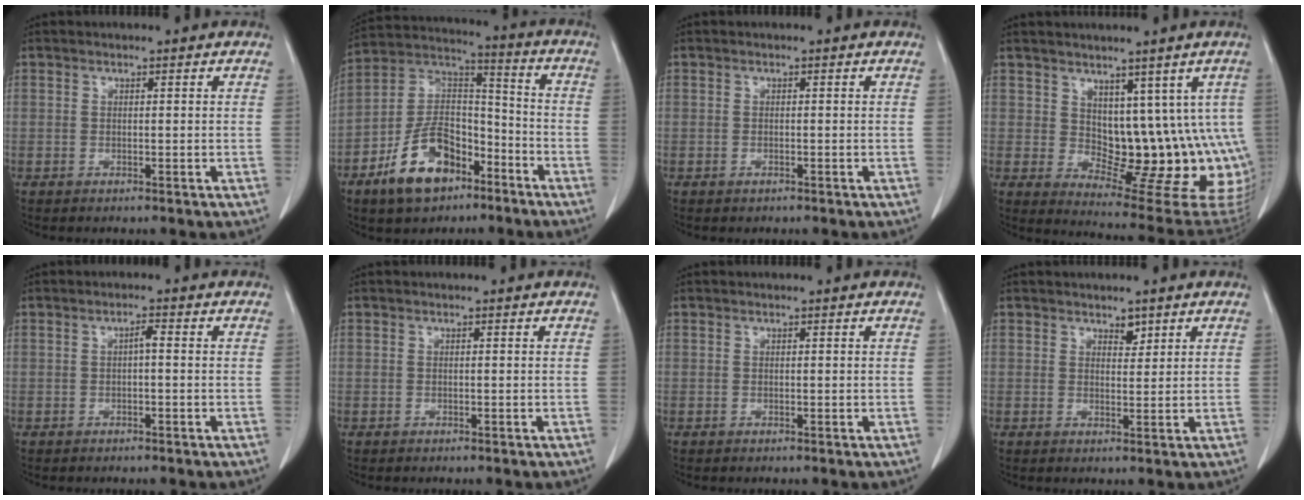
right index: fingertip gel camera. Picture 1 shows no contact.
{"total": 13.7, "force": [-7.8, 7.4, 8.5], "torque": [-0.166, 0.019, -0.138]}
{"total": 0.0}
{"total": 13.6, "force": [3.6, 7.4, 10.9], "torque": [-0.116, -0.004, 0.071]}
{"total": 1.3, "force": [0.0, 0.3, 1.3], "torque": [-0.020, 0.004, 0.000]}
{"total": 0.0}
{"total": 0.0}
{"total": 1.9, "force": [1.4, 0.9, 0.8], "torque": [-0.008, -0.004, 0.022]}